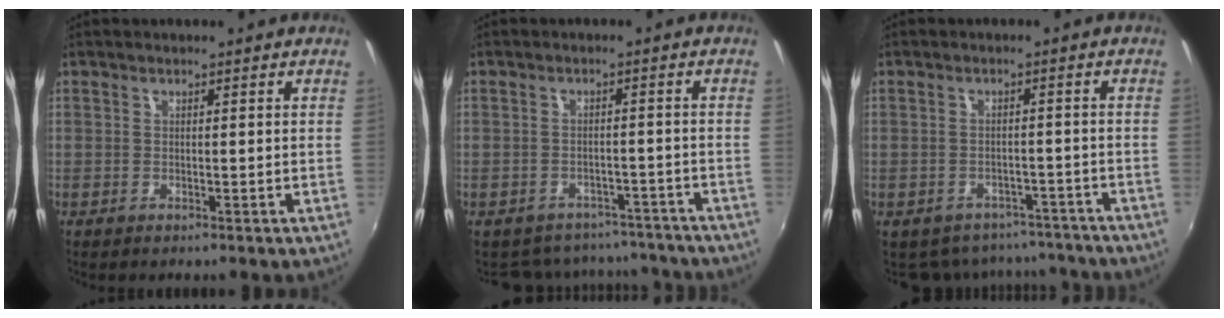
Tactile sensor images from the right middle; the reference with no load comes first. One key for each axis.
{"total": 12.1, "fx": -10.4, "fy": 5.5, "fz": 2.6, "tx": -0.064, "ty": 0.014, "tz": -0.127}
{"total": 10.6, "fx": -8.8, "fy": 5.3, "fz": 2.3, "tx": -0.055, "ty": 0.006, "tz": -0.102}